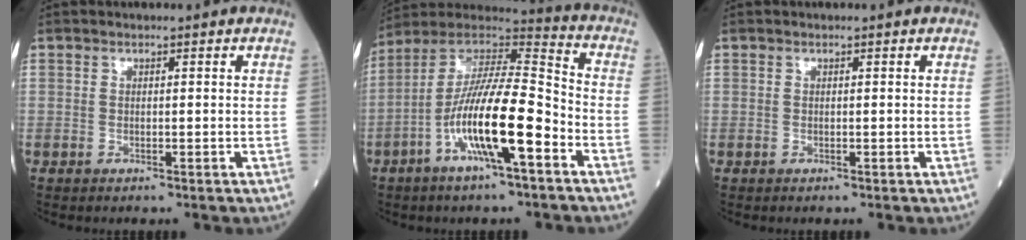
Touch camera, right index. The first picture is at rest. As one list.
[{"total": 16.5, "force": [-6.0, 2.4, 15.2], "torque": [-0.286, 0.003, -0.111]}, {"total": 0.0}]